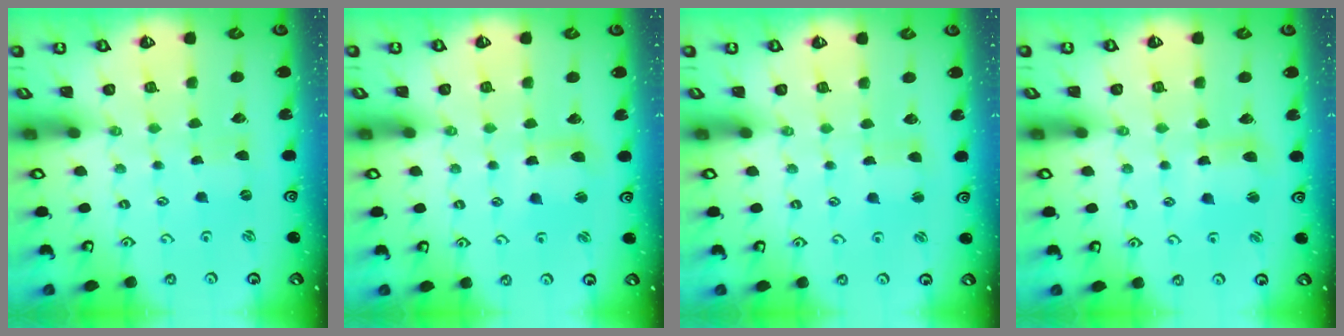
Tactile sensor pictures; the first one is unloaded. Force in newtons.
{"total": 5.8, "press": 5.7, "slide": 0.7}
{"total": 2.5, "press": 2.5, "slide": 0.3}
{"total": 5.8, "press": 5.7, "slide": 0.7}